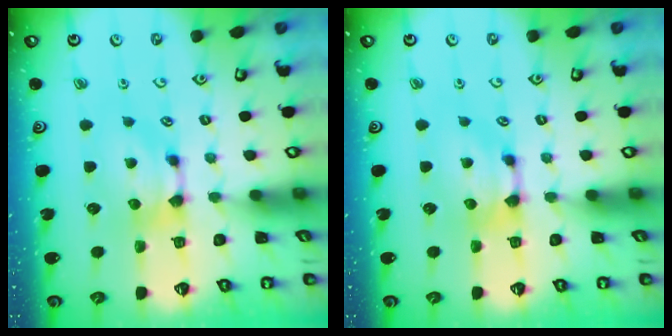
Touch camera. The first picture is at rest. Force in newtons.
{"total": 0.0}